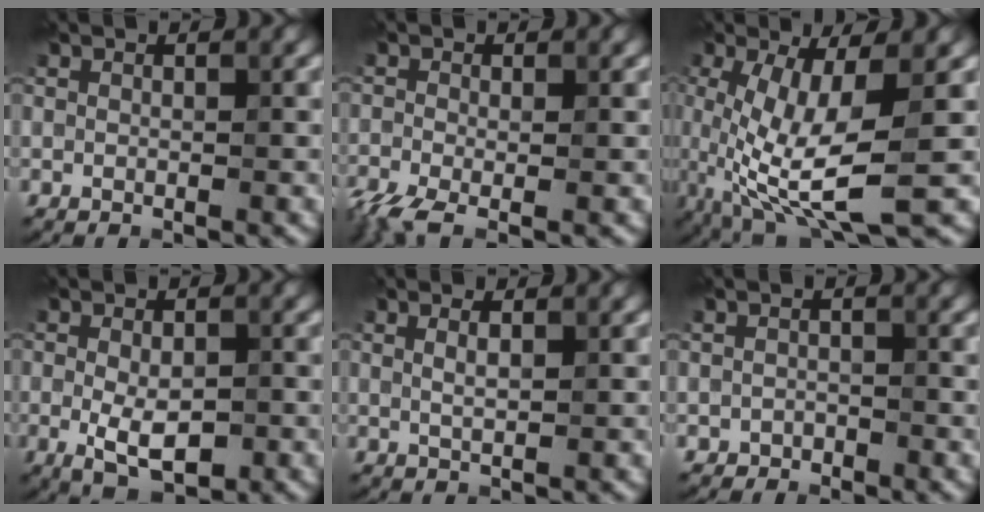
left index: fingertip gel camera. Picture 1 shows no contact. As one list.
[{"total": 3.8, "force": [-2.3, 1.3, 2.8], "torque": [-0.061, -0.011, -0.051]}, {"total": 8.7, "force": [-1.0, 2.7, 8.2], "torque": [-0.173, -0.016, -0.015]}, {"total": 4.9, "force": [-1.0, 2.5, 4.0], "torque": [-0.074, -0.010, -0.014]}, {"total": 1.4, "force": [0.6, 0.4, 1.2], "torque": [-0.017, -0.001, 0.011]}, {"total": 1.0, "force": [-0.7, 0.6, 0.0], "torque": [0.002, 0.001, -0.015]}]